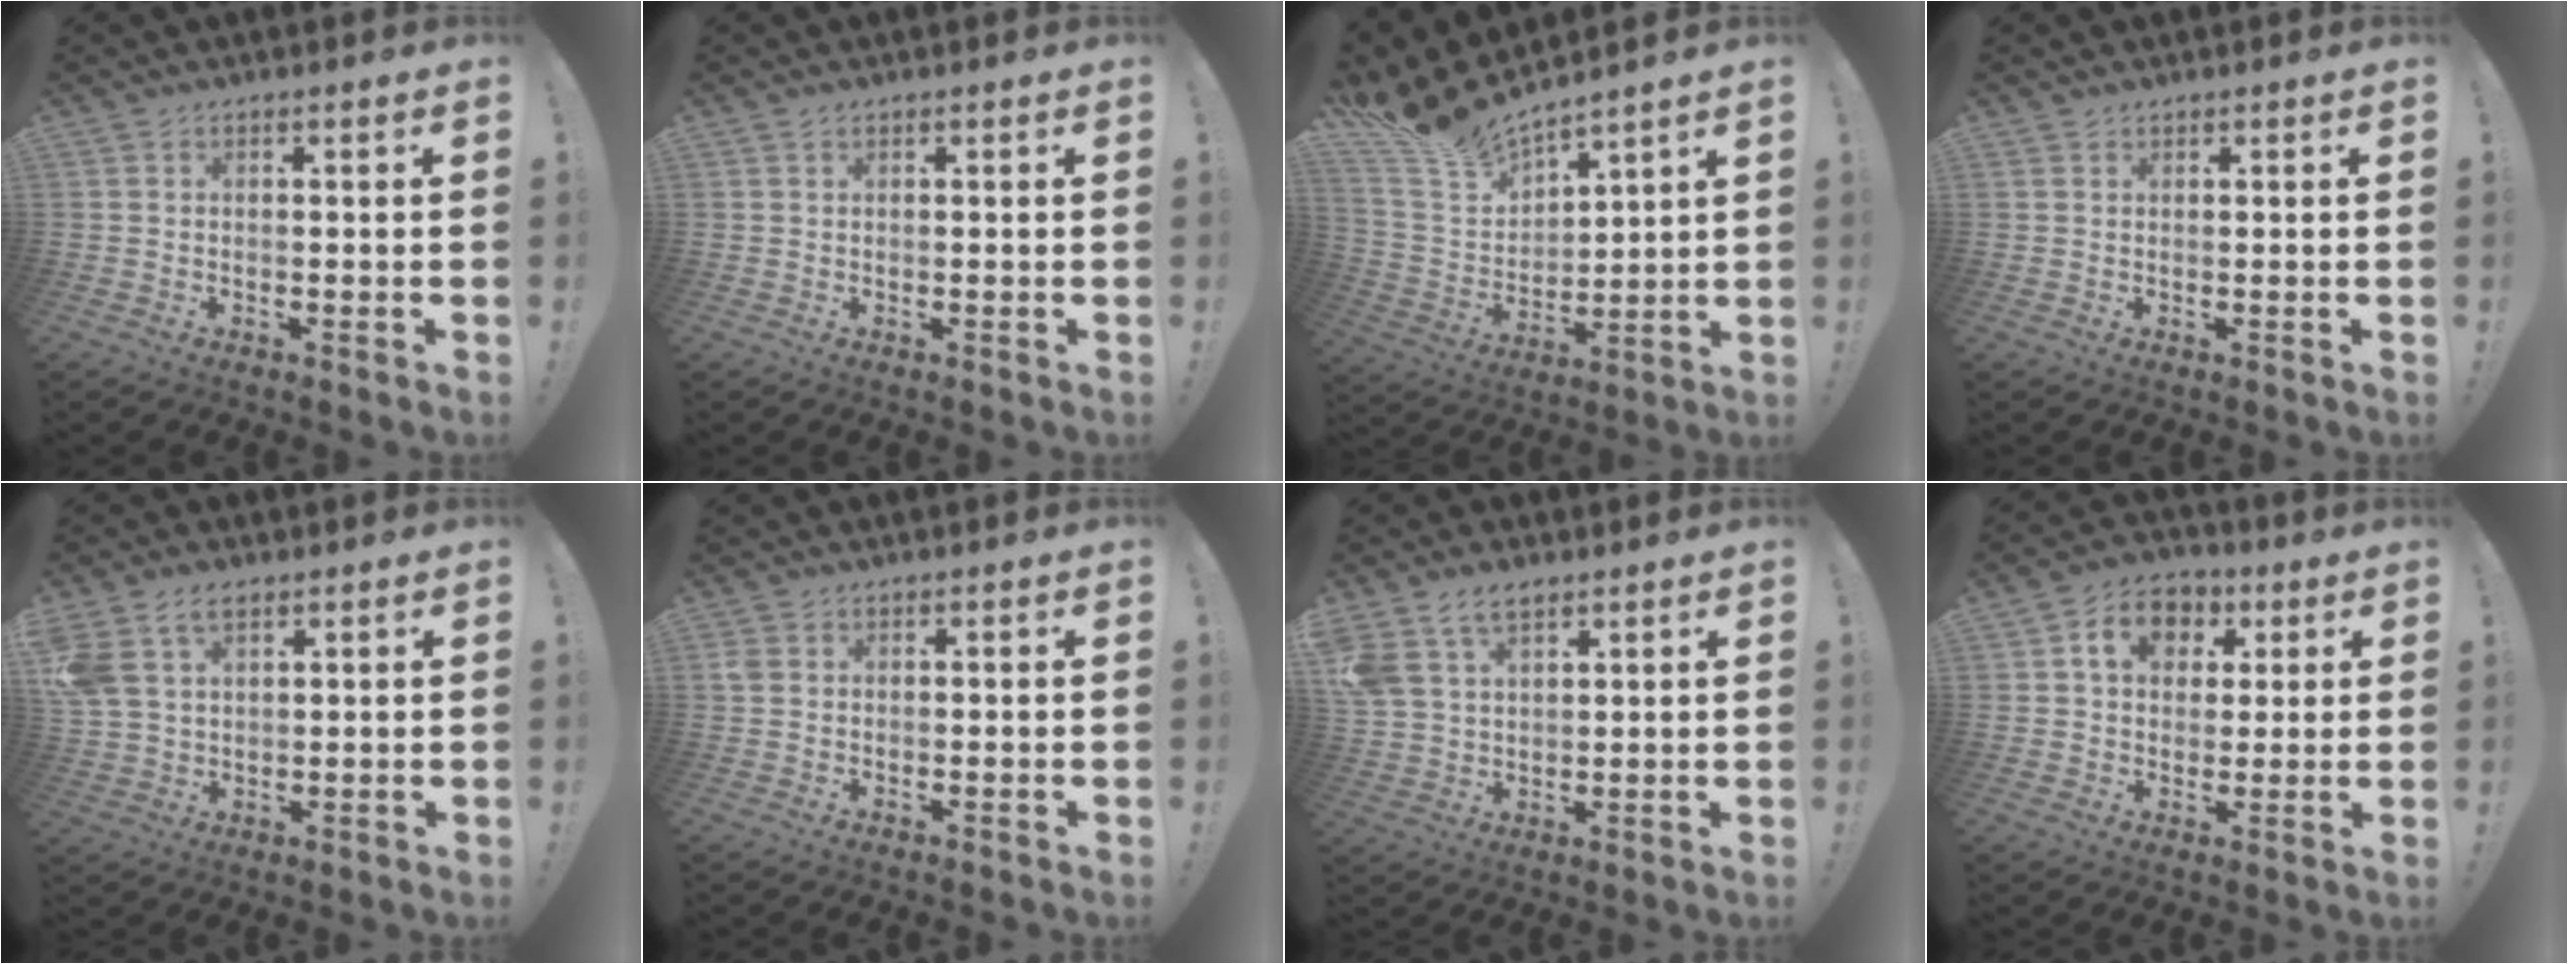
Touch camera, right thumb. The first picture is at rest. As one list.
[{"total": 0.5, "force": [0.3, 0.3, 0.2], "torque": [-0.005, 0.000, 0.007]}, {"total": 12.1, "force": [11.2, 2.8, 3.6], "torque": [-0.102, -0.094, 0.206]}, {"total": 0.6, "force": [0.5, 0.3, 0.1], "torque": [-0.001, -0.001, 0.011]}, {"total": 8.9, "force": [4.8, 5.6, 4.9], "torque": [-0.101, -0.007, 0.098]}, {"total": 2.2, "force": [0.5, 1.7, 1.3], "torque": [-0.022, 0.005, 0.011]}, {"total": 9.1, "force": [5.9, 5.5, 4.2], "torque": [-0.080, -0.019, 0.120]}, {"total": 9.8, "force": [3.3, 7.8, 4.9], "torque": [-0.072, 0.002, 0.062]}]